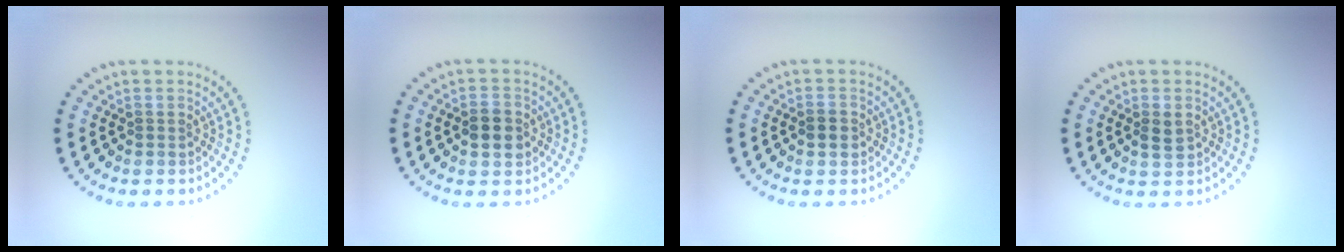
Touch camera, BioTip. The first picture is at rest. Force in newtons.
{"total": 2.8, "press": 2.8, "slide": 0.2}
{"total": 1.5, "press": 1.5, "slide": 0.1}
{"total": 1.5, "press": 1.5, "slide": 0.2}